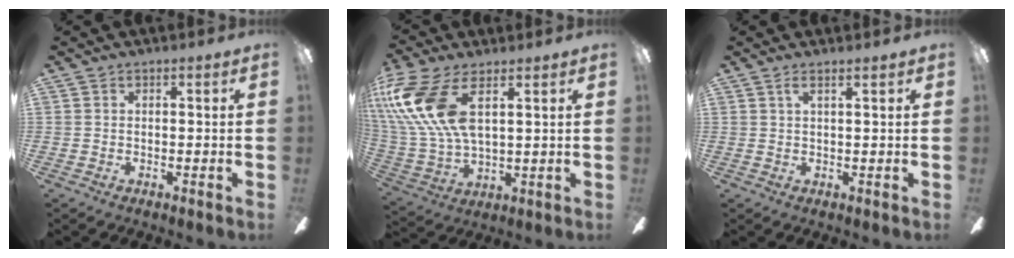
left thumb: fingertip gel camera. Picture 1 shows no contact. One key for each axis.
{"total": 18.2, "fx": 7.4, "fy": 8.2, "fz": 14.5, "tx": -0.324, "ty": -0.024, "tz": 0.128}
{"total": 2.1, "fx": 1.3, "fy": 0.0, "fz": 1.6, "tx": -0.035, "ty": 0.001, "tz": 0.022}